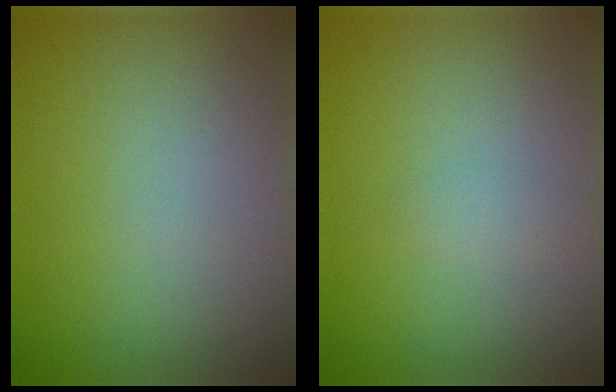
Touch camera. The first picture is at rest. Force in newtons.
{"total": 0.8, "press": 0.8, "slide": 0.1}